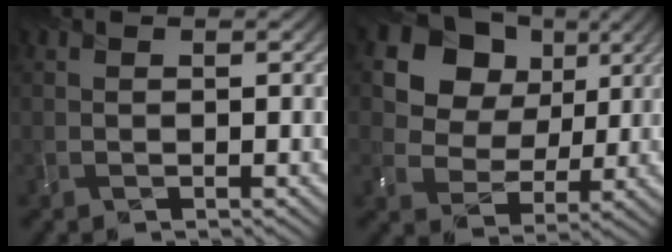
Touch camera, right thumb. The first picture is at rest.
{"total": 14.4, "force": [6.8, 10.9, 6.4], "torque": [-0.176, 0.040, 0.147]}